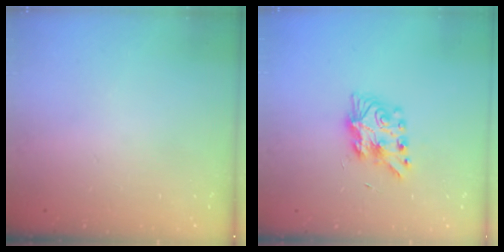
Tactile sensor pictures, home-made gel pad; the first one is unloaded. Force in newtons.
{"total": 8.2, "press": 8.1, "slide": 0.3}